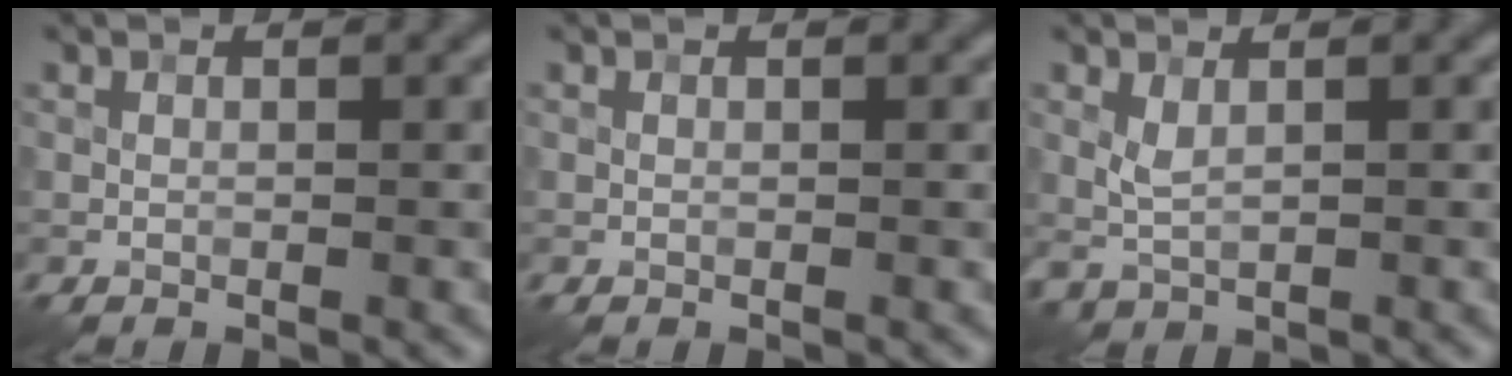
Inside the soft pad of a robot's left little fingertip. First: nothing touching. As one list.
[{"total": 0.0}, {"total": 1.4, "force": [0.5, 0.7, 1.2], "torque": [-0.030, -0.002, 0.016]}]